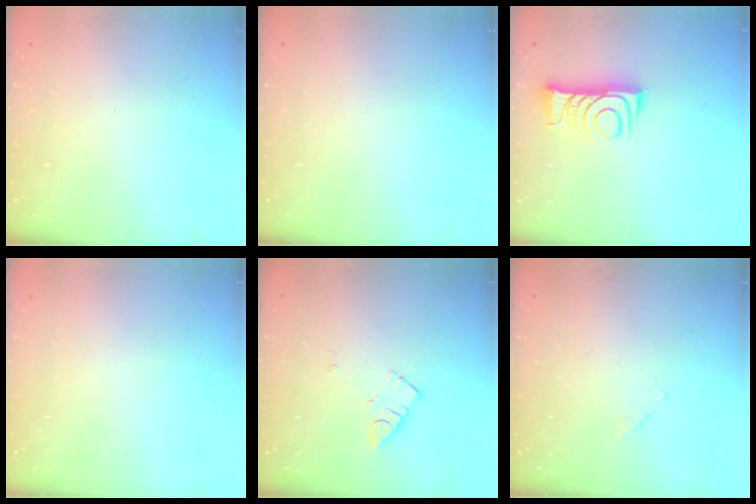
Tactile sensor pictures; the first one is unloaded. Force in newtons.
{"total": 0.0}
{"total": 11.6, "press": 11.5, "slide": 0.9}
{"total": 1.6, "press": 1.6, "slide": 0.1}
{"total": 3.8, "press": 3.8, "slide": 0.5}
{"total": 2.2, "press": 2.2, "slide": 0.3}